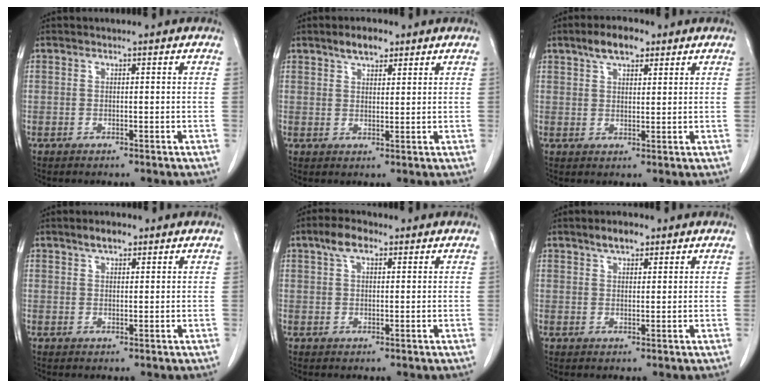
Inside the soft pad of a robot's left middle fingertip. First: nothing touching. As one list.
[{"total": 3.9, "force": [2.8, 1.6, 2.2], "torque": [-0.041, 0.007, 0.047]}, {"total": 5.4, "force": [3.5, 2.2, 3.5], "torque": [-0.064, 0.013, 0.062]}, {"total": 2.7, "force": [1.9, 1.1, 1.6], "torque": [-0.030, 0.005, 0.033]}, {"total": 4.2, "force": [2.4, 1.8, 2.9], "torque": [-0.060, 0.015, 0.045]}, {"total": 3.1, "force": [2.3, 1.3, 1.7], "torque": [-0.033, 0.005, 0.039]}]